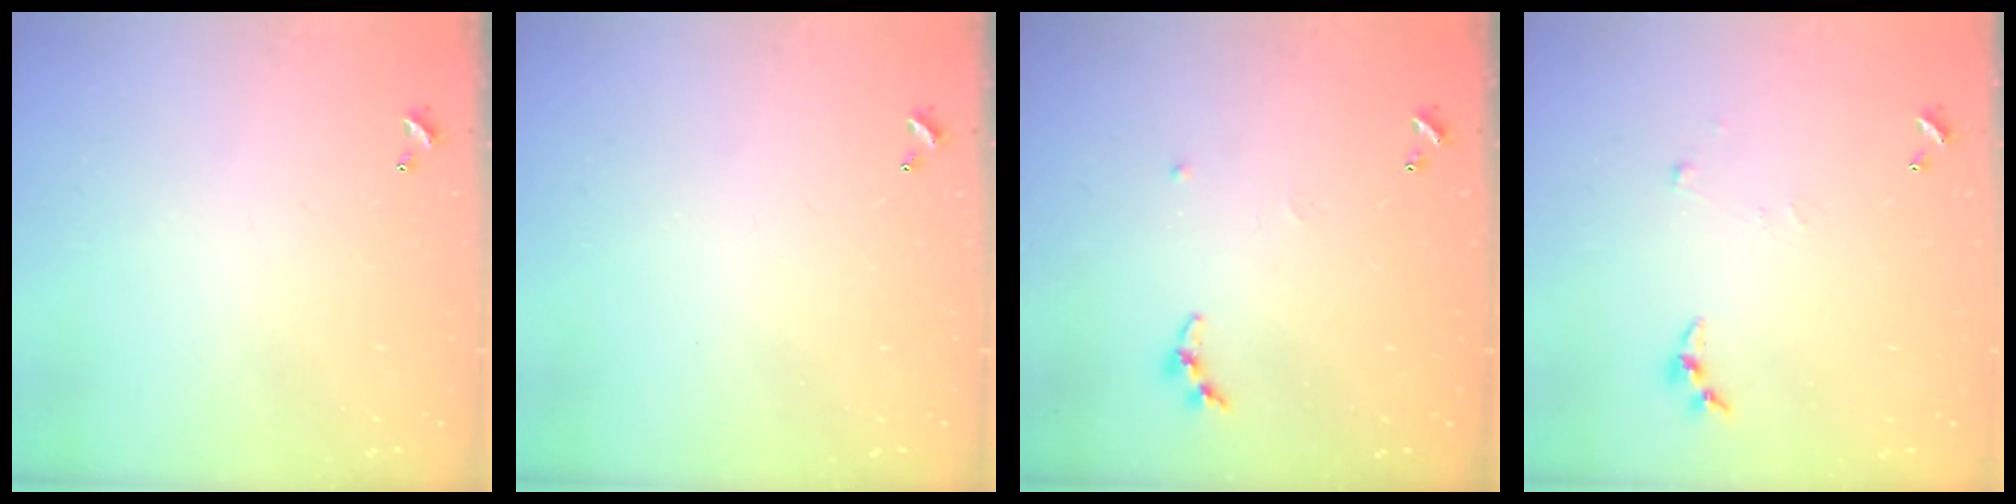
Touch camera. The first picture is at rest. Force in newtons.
{"total": 0.0}
{"total": 5.3, "press": 5.2, "slide": 0.7}
{"total": 4.2, "press": 4.2, "slide": 0.5}